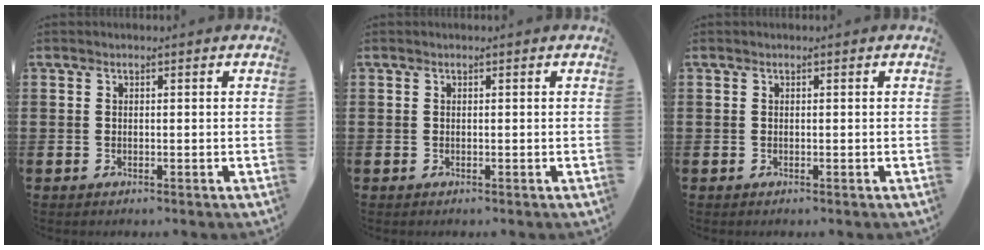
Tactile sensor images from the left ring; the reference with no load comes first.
{"total": 0.0}
{"total": 0.0}